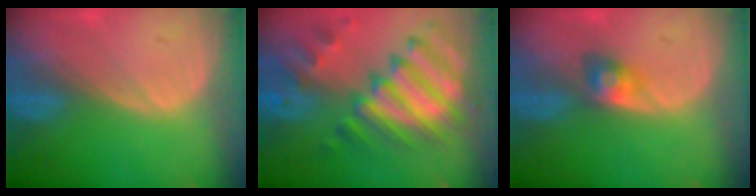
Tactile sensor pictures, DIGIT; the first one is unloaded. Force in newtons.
{"total": 11.6, "press": 10.1, "slide": 5.7}
{"total": 2.7, "press": 2.7, "slide": 0.1}